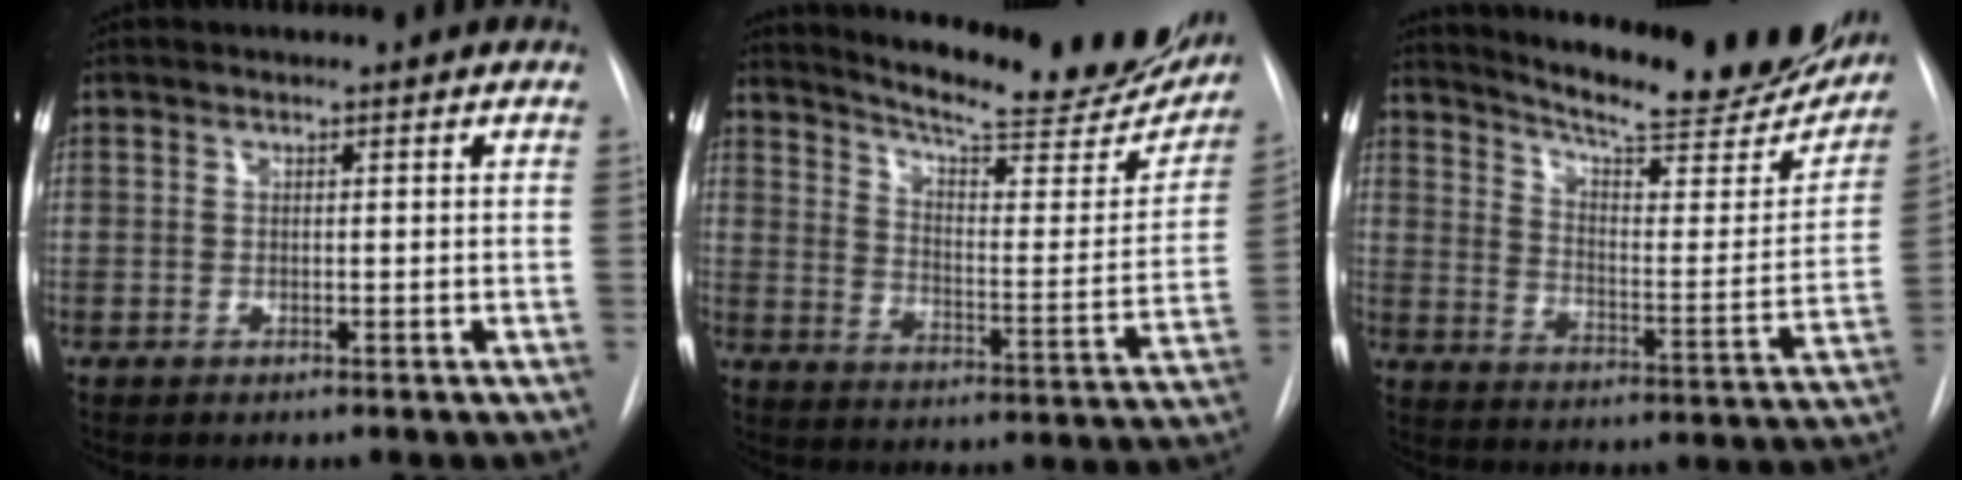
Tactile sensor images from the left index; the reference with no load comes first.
{"total": 24.5, "force": [21.5, 4.4, 11.1], "torque": [-0.158, -0.068, 0.269]}
{"total": 25.5, "force": [22.3, 4.4, 11.6], "torque": [-0.169, -0.070, 0.283]}